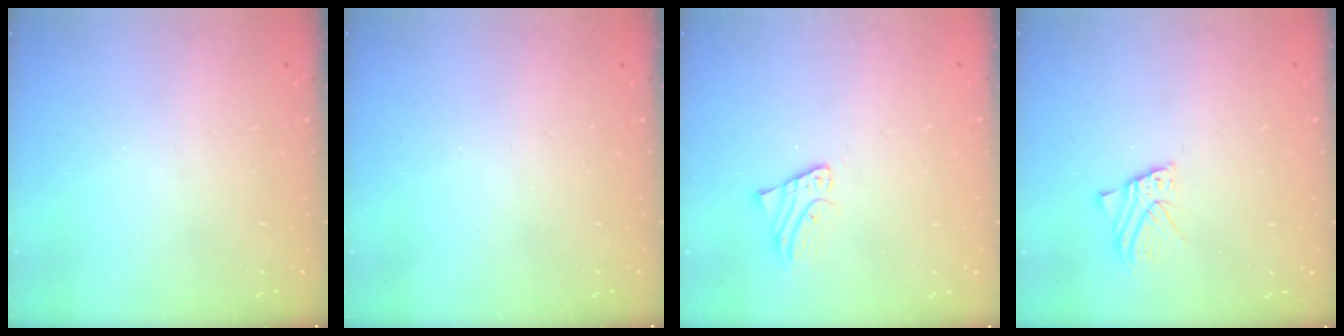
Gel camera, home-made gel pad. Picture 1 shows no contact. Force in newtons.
{"total": 0.0}
{"total": 2.1, "press": 2.1, "slide": 0.0}
{"total": 2.6, "press": 2.6, "slide": 0.2}